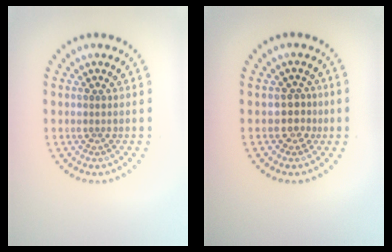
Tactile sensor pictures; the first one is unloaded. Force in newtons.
{"total": 1.7, "press": 1.3, "slide": 1.0}